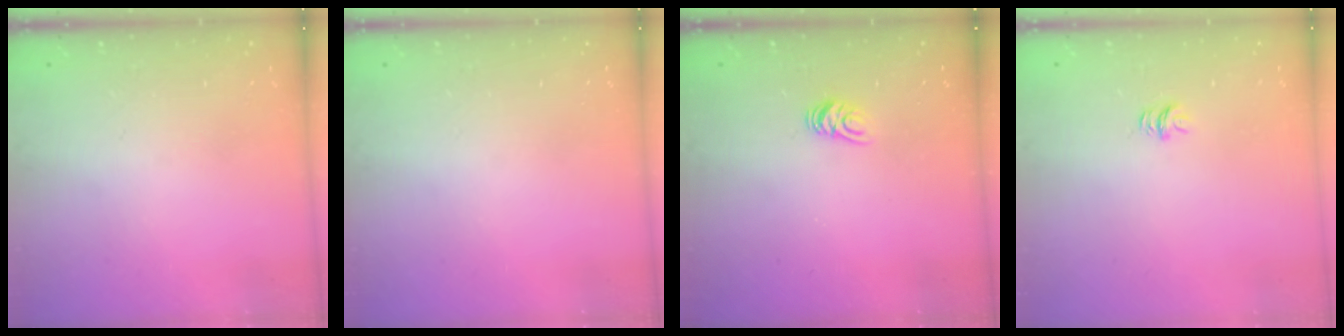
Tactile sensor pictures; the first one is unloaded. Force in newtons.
{"total": 0.0}
{"total": 4.8, "press": 4.8, "slide": 0.4}
{"total": 3.5, "press": 3.5, "slide": 0.3}